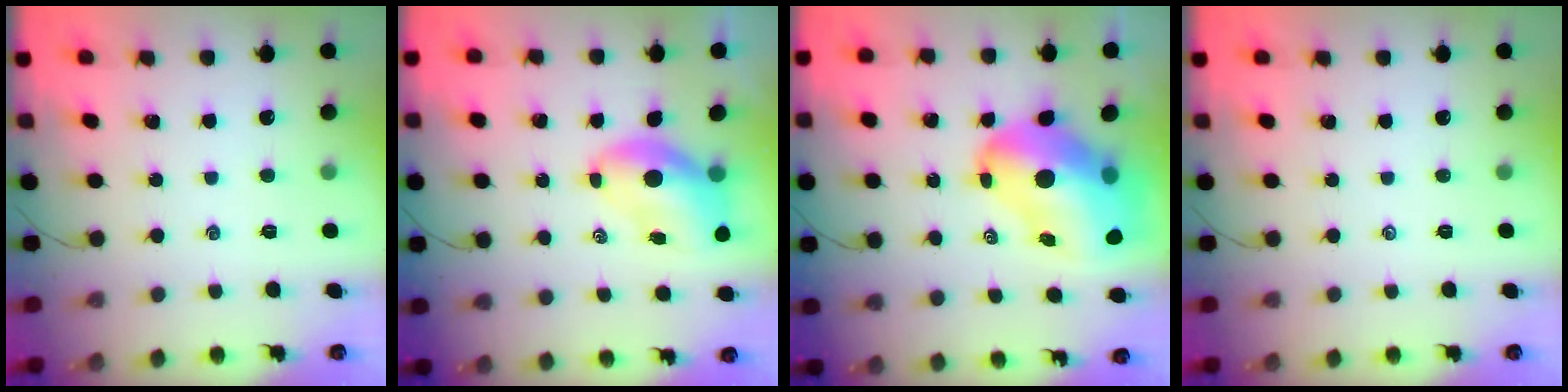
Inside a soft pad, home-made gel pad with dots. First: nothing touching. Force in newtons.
{"total": 7.4, "press": 7.2, "slide": 2.0}
{"total": 18.9, "press": 18.1, "slide": 5.5}
{"total": 0.0}